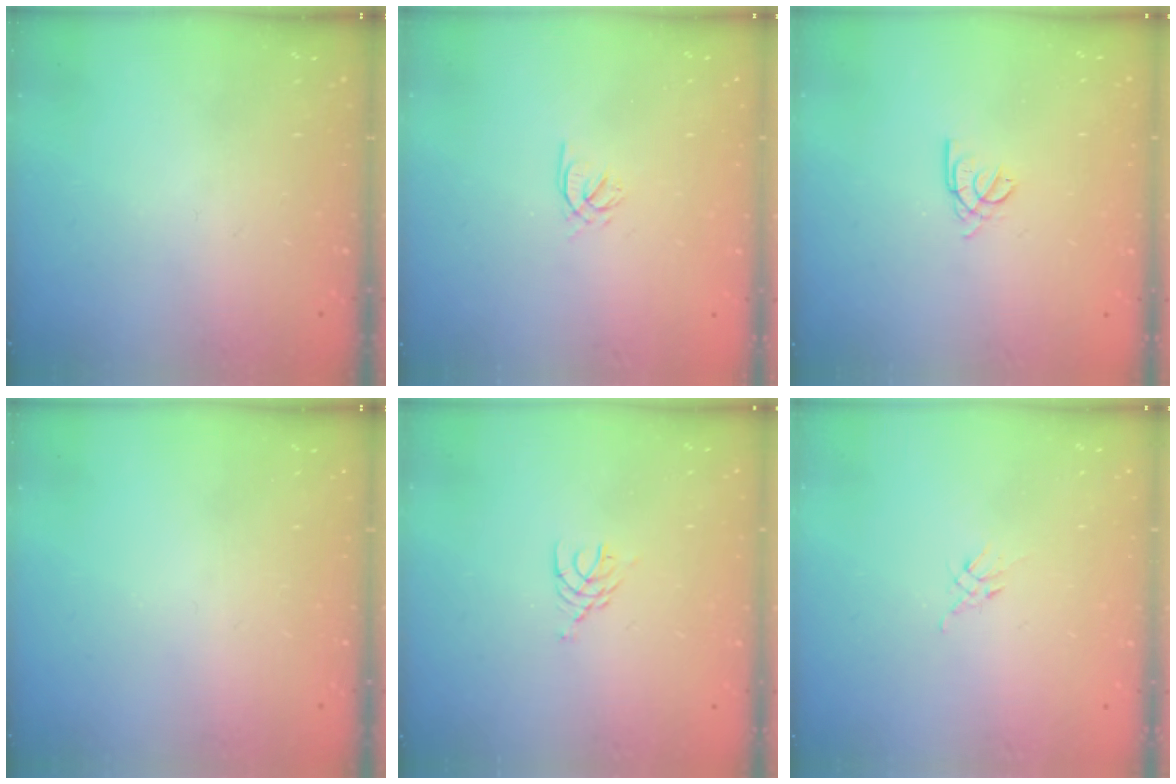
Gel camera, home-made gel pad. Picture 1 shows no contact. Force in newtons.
{"total": 2.0, "press": 1.9, "slide": 0.5}
{"total": 2.2, "press": 2.1, "slide": 0.6}
{"total": 0.0}
{"total": 3.3, "press": 3.3, "slide": 0.5}
{"total": 2.6, "press": 2.5, "slide": 0.7}